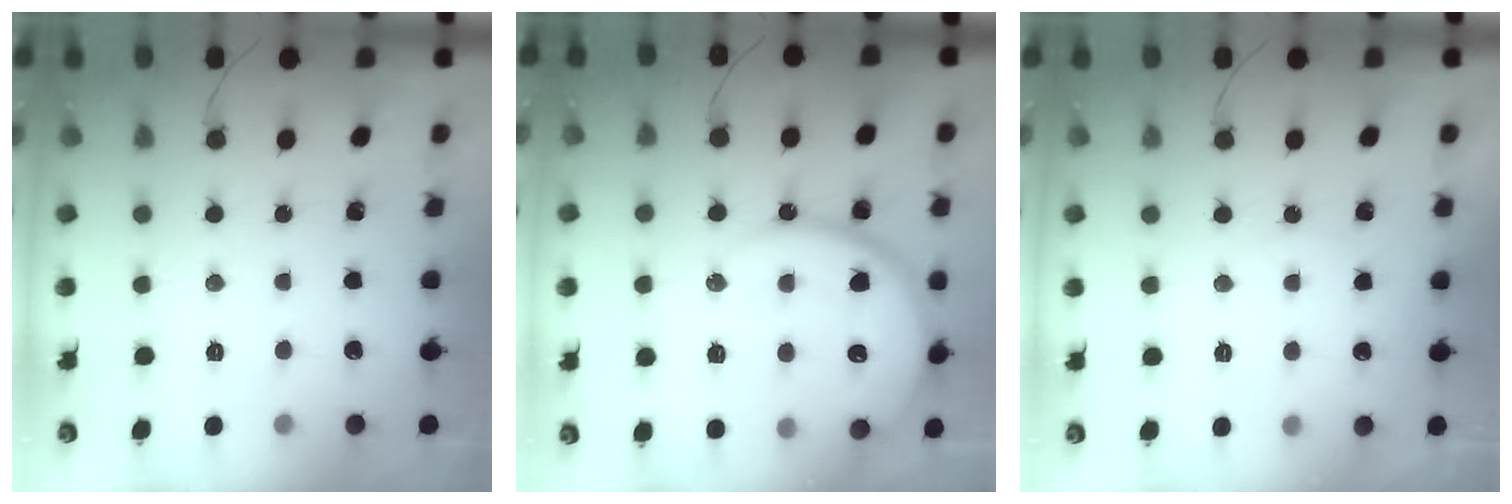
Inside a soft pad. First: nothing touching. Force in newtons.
{"total": 19.4, "press": 19.4, "slide": 1.4}
{"total": 2.2, "press": 2.1, "slide": 0.4}